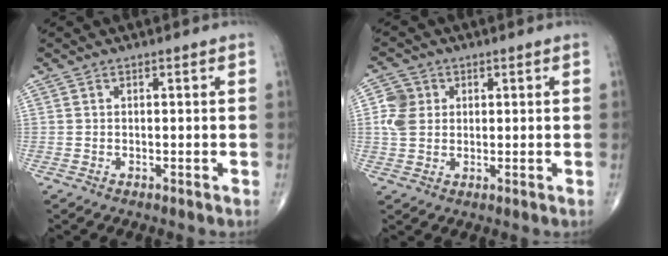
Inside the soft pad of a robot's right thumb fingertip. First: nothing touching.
{"total": 5.3, "force": [0.9, 4.5, 2.6], "torque": [-0.040, 0.003, 0.014]}